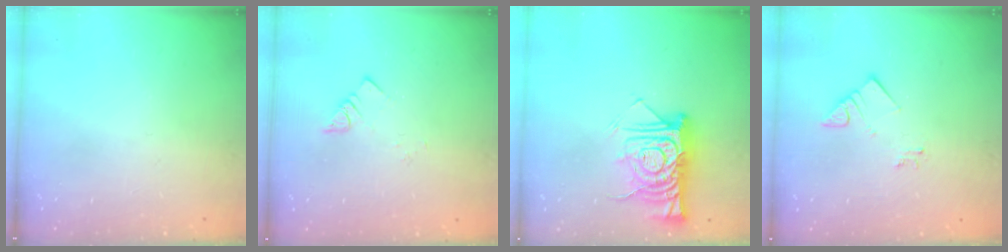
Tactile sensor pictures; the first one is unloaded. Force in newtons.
{"total": 1.9, "press": 1.9, "slide": 0.1}
{"total": 14.7, "press": 14.6, "slide": 1.8}
{"total": 3.3, "press": 3.3, "slide": 0.1}